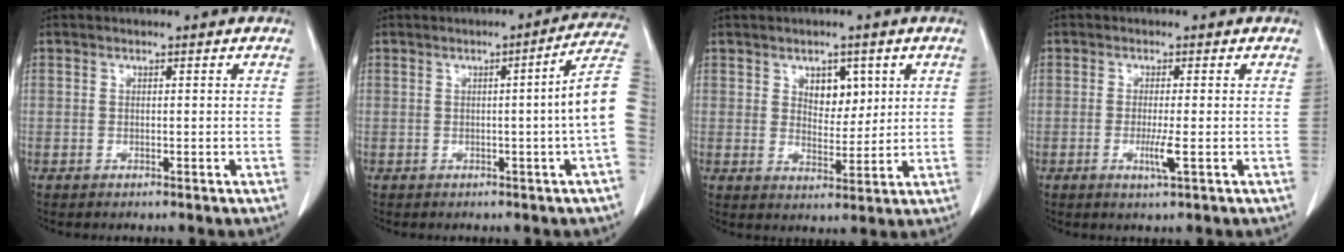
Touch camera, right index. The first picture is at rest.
{"total": 7.4, "force": [-0.4, -1.7, 7.2], "torque": [-0.081, 0.008, -0.007]}
{"total": 4.8, "force": [2.0, 2.9, 3.2], "torque": [-0.043, -0.001, 0.037]}
{"total": 2.9, "force": [-0.9, -0.2, 2.8], "torque": [-0.054, -0.007, -0.015]}